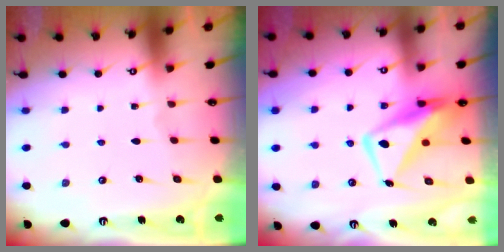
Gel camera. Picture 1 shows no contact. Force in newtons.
{"total": 10.8, "press": 10.8, "slide": 1.2}